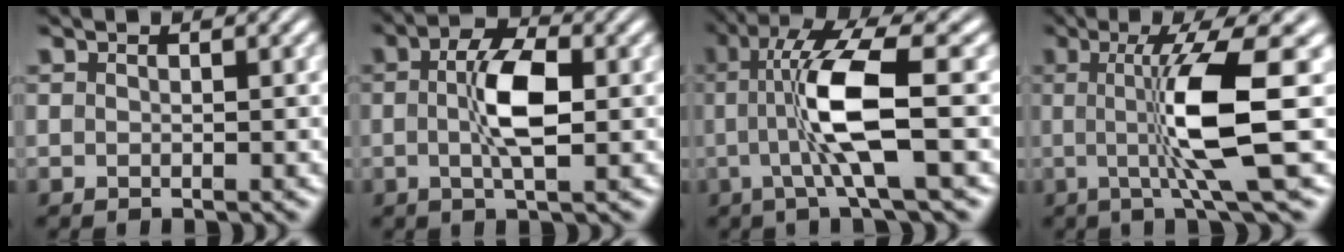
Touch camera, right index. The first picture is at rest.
{"total": 4.7, "force": [-0.1, 1.3, 4.5], "torque": [-0.083, -0.002, -0.006]}
{"total": 7.5, "force": [1.2, 1.7, 7.3], "torque": [-0.136, 0.001, 0.017]}
{"total": 7.5, "force": [0.5, 0.2, 7.5], "torque": [-0.134, -0.003, 0.010]}